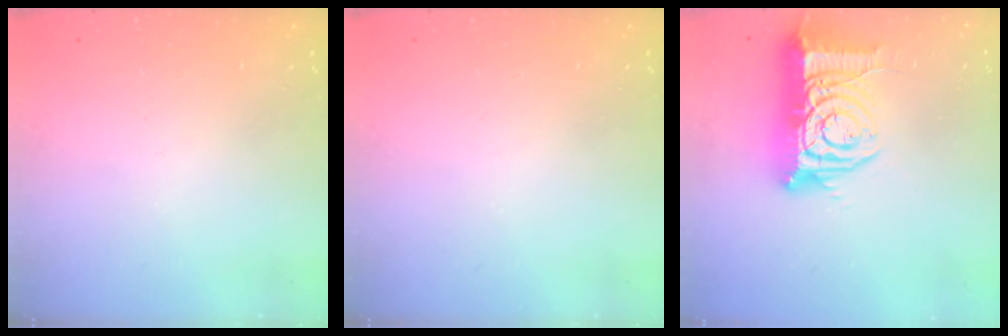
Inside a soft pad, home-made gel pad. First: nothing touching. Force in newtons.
{"total": 0.0}
{"total": 15.7, "press": 15.6, "slide": 1.8}